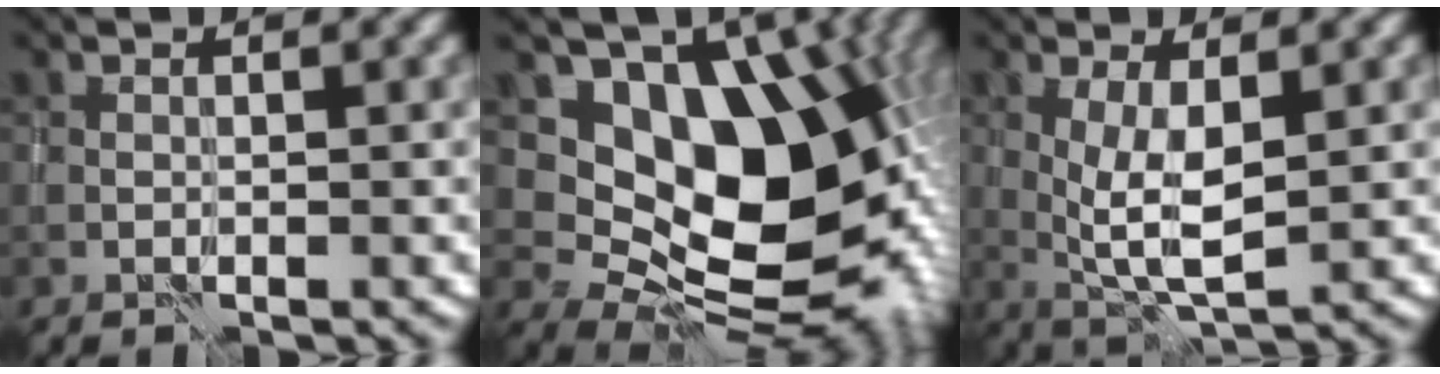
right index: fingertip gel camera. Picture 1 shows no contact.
{"total": 13.8, "force": [2.2, 9.5, 9.8], "torque": [-0.123, -0.019, 0.043]}
{"total": 4.5, "force": [0.4, 1.3, 4.3], "torque": [-0.091, -0.007, 0.011]}